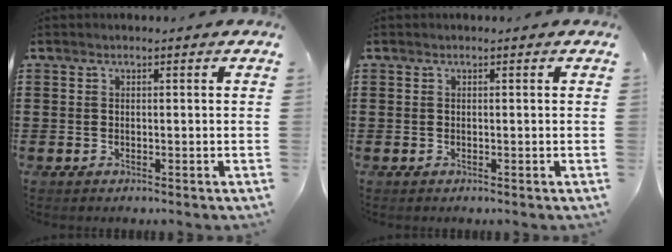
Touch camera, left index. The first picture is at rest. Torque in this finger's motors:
{"motor_torque": [0.01, -0.01, 0.00, 0.00]}